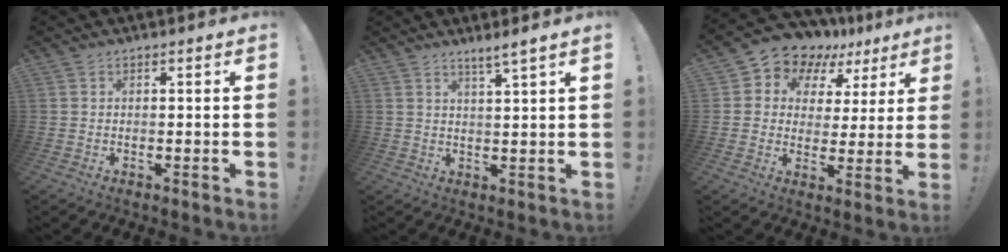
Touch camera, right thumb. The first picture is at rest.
{"total": 4.0, "force": [3.0, -0.8, 2.4], "torque": [-0.042, -0.019, 0.049]}
{"total": 8.6, "force": [6.5, 5.3, 2.0], "torque": [-0.045, -0.058, 0.120]}